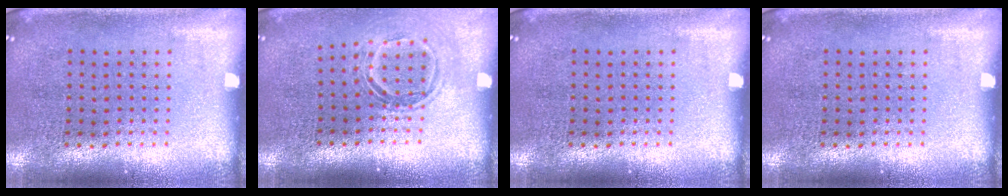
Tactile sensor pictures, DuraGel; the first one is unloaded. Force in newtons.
{"total": 1.5, "press": 1.1, "slide": 1.0}
{"total": 0.0}
{"total": 0.0}